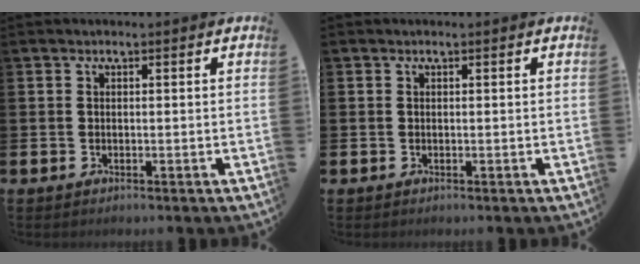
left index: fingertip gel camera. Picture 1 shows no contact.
{"total": 0.0}